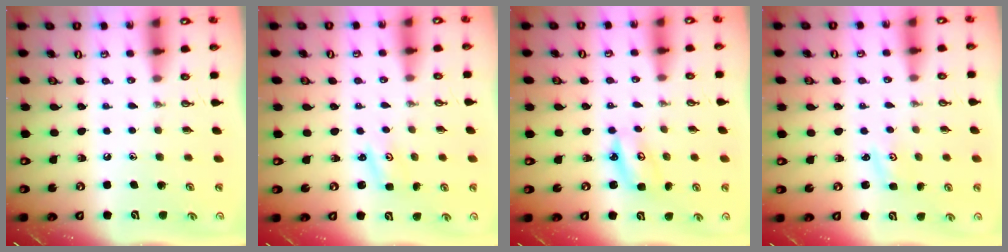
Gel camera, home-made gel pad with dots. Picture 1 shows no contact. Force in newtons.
{"total": 1.4, "press": 1.4, "slide": 0.2}
{"total": 3.9, "press": 3.9, "slide": 0.2}
{"total": 1.1, "press": 1.1, "slide": 0.3}